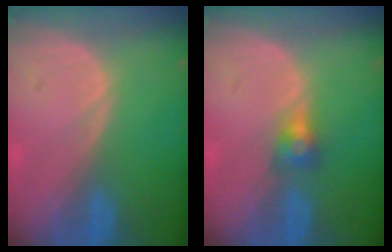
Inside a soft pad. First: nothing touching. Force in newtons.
{"total": 2.9, "press": 2.5, "slide": 1.5}